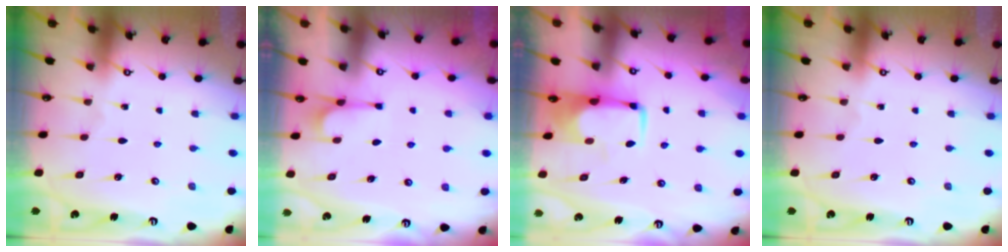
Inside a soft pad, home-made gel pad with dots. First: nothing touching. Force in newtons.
{"total": 1.2, "press": 0.4, "slide": 1.1}
{"total": 0.5, "press": 0.5, "slide": 0.2}
{"total": 0.0}